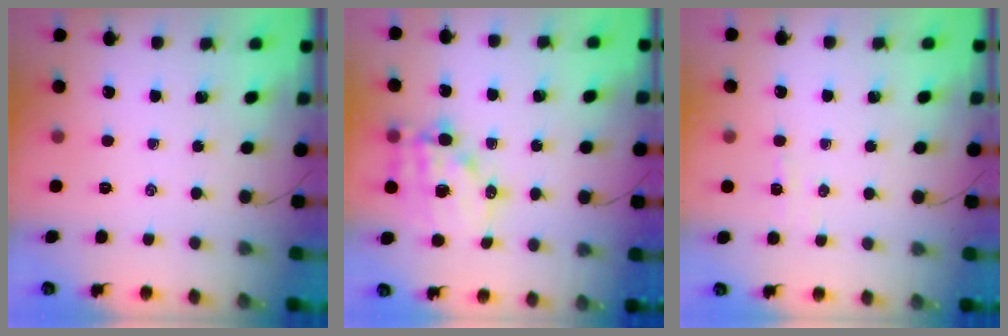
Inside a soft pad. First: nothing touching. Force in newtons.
{"total": 14.4, "press": 14.0, "slide": 3.5}
{"total": 2.8, "press": 2.7, "slide": 0.7}